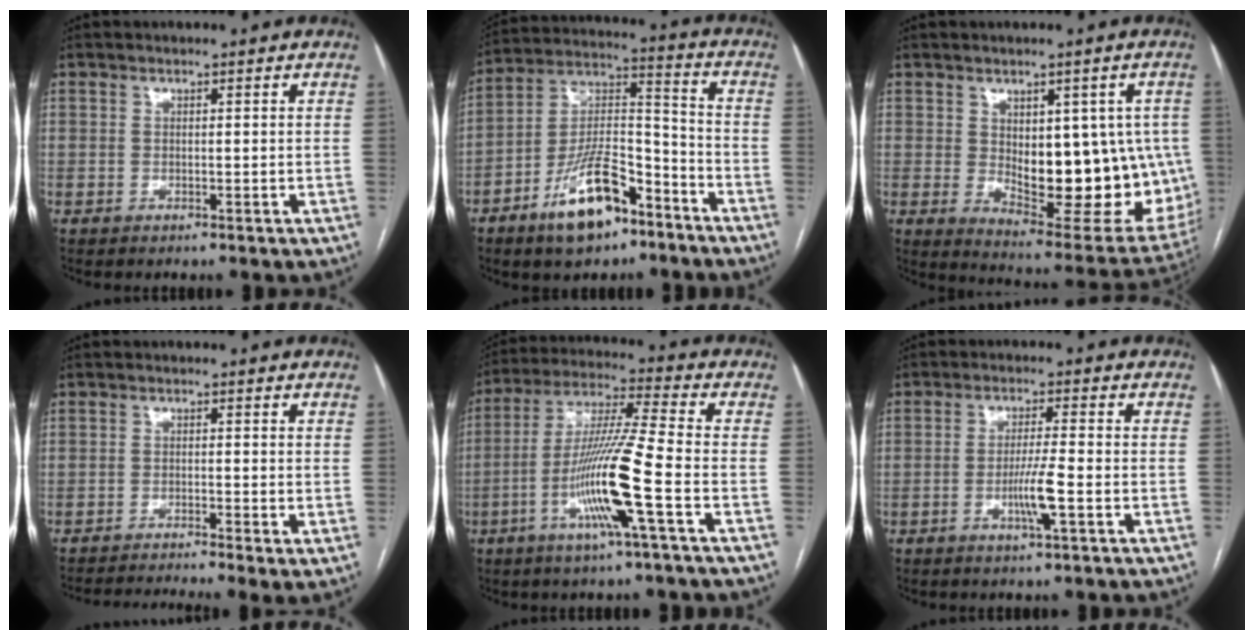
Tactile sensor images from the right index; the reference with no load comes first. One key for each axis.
{"total": 14.5, "fx": -8.9, "fy": 5.6, "fz": 10.0, "tx": -0.189, "ty": 0.012, "tz": -0.153}
{"total": 18.1, "fx": -0.2, "fy": 8.1, "fz": 16.2, "tx": -0.180, "ty": 0.001, "tz": 0.027}
{"total": 7.3, "fx": -5.6, "fy": -0.2, "fz": 4.6, "tx": -0.067, "ty": -0.008, "tz": -0.089}
{"total": 14.2, "fx": -5.0, "fy": -1.1, "fz": 13.3, "tx": -0.266, "ty": -0.008, "tz": -0.100}
{"total": 5.1, "fx": -1.8, "fy": -0.4, "fz": 4.8, "tx": -0.090, "ty": -0.009, "tz": -0.034}